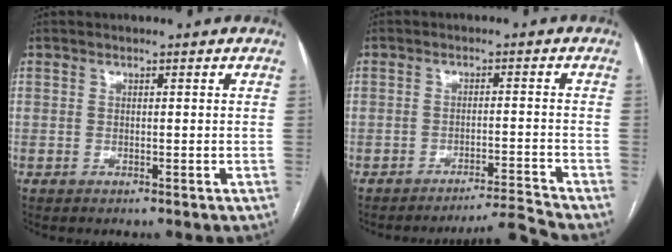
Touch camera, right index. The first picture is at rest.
{"total": 6.0, "force": [-5.1, -3.2, -0.5], "torque": [0.007, 0.003, -0.081]}